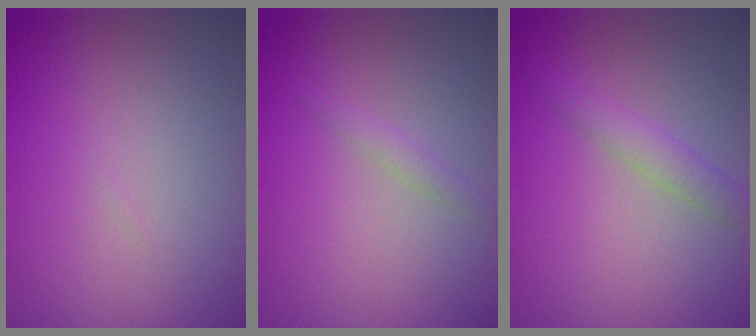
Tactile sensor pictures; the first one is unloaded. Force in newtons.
{"total": 1.0, "press": 1.0, "slide": 0.0}
{"total": 1.9, "press": 1.9, "slide": 0.0}